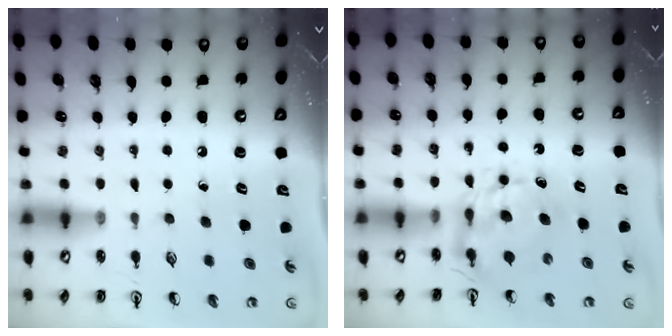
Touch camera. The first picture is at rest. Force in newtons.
{"total": 7.6, "press": 7.6, "slide": 0.5}